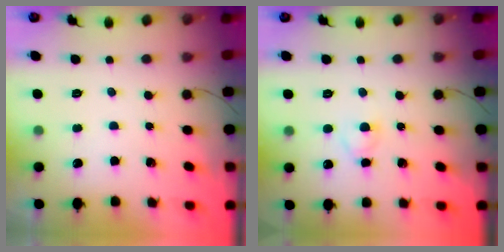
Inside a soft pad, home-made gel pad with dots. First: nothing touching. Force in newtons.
{"total": 2.8, "press": 2.6, "slide": 1.1}